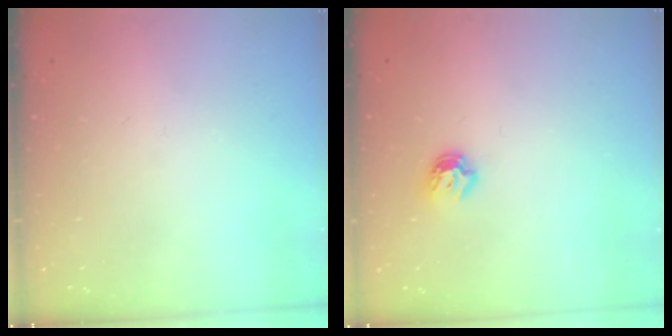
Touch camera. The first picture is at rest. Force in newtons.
{"total": 5.2, "press": 5.1, "slide": 0.8}